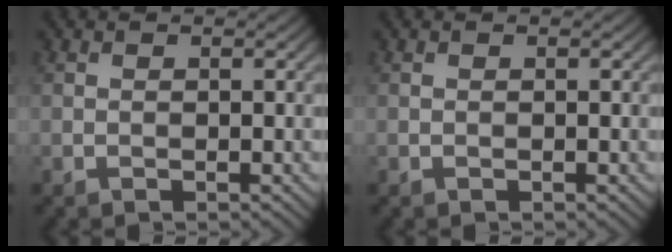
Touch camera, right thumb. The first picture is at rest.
{"total": 0.0}